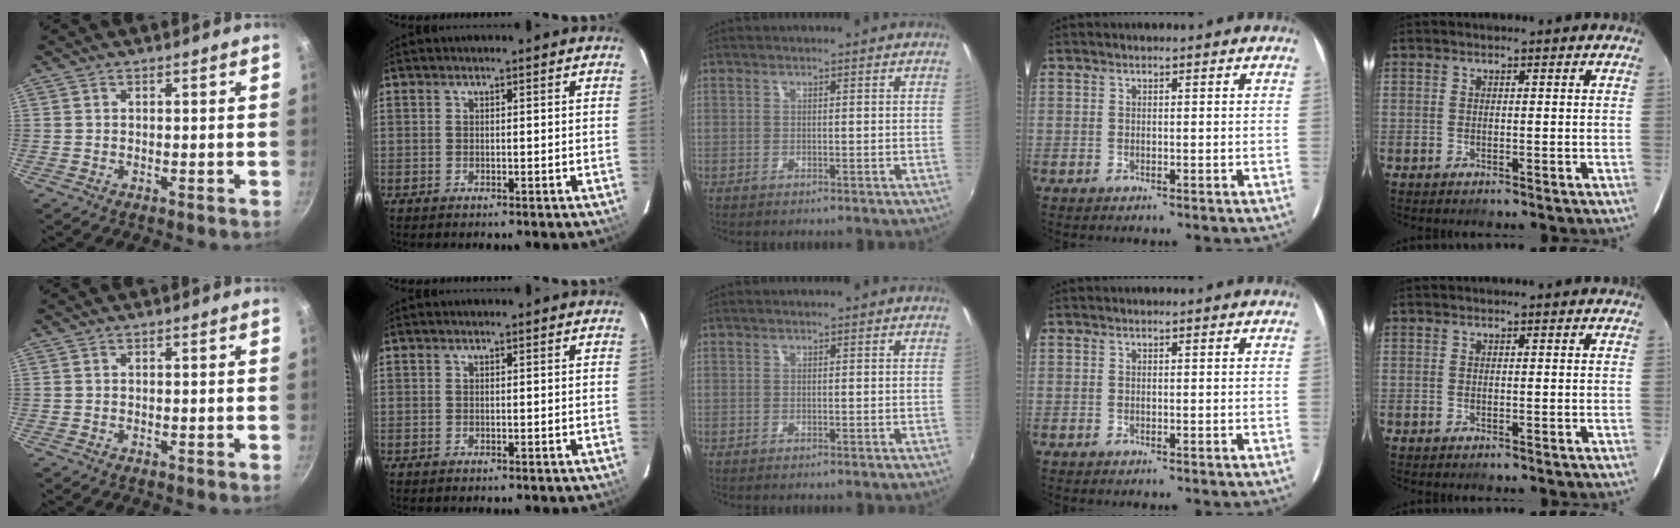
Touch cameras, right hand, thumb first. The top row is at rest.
{}